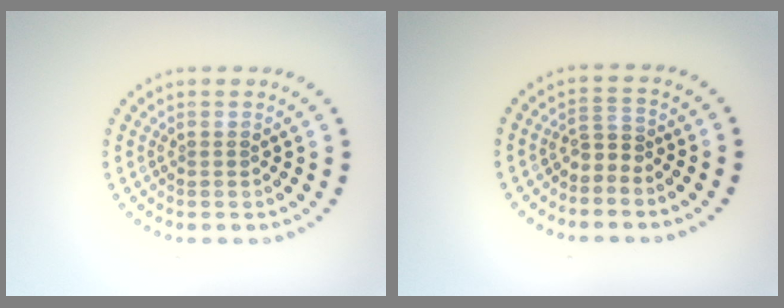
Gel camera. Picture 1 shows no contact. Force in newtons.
{"total": 1.7, "press": 1.1, "slide": 1.3}